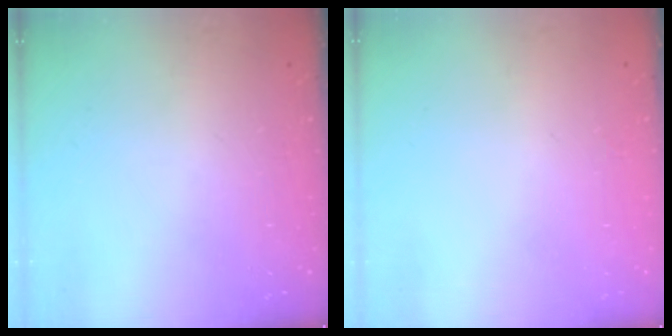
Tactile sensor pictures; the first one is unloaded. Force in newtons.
{"total": 2.1, "press": 2.1, "slide": 0.2}